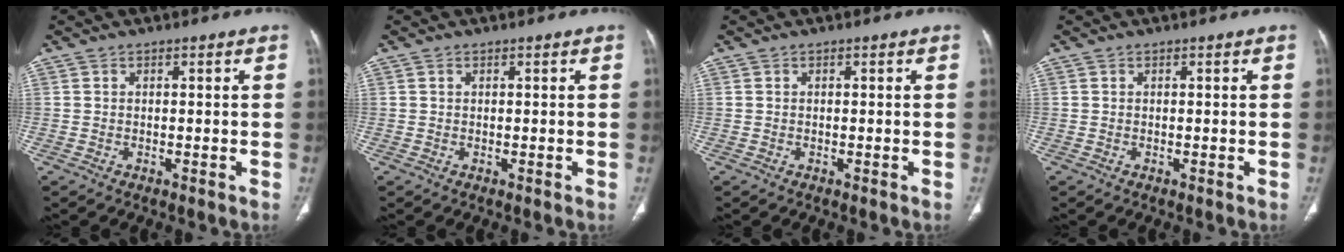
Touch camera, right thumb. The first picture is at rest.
{"total": 0.0}
{"total": 0.0}
{"total": 0.0}